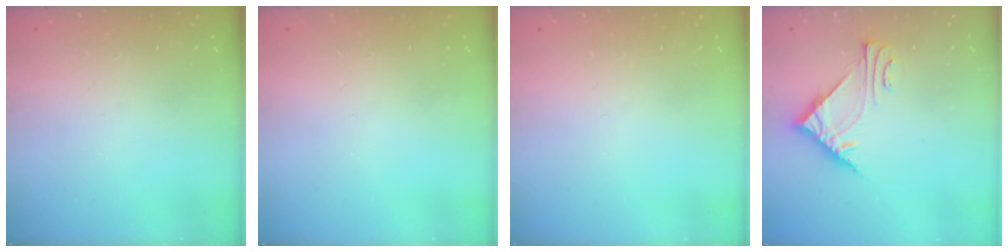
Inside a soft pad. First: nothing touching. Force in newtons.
{"total": 0.0}
{"total": 0.0}
{"total": 7.0, "press": 7.0, "slide": 0.2}